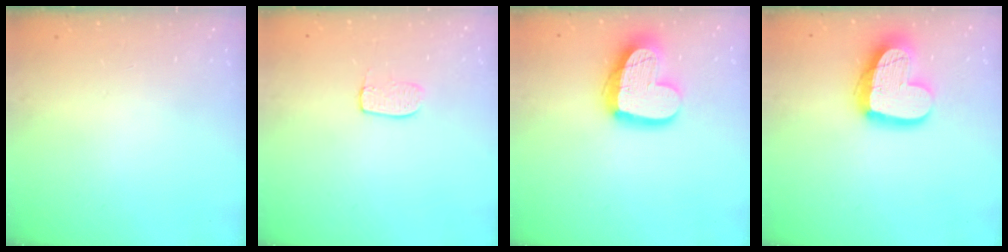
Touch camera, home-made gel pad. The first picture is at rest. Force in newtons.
{"total": 6.3, "press": 6.3, "slide": 0.1}
{"total": 17.8, "press": 17.7, "slide": 1.7}
{"total": 17.8, "press": 17.7, "slide": 1.7}